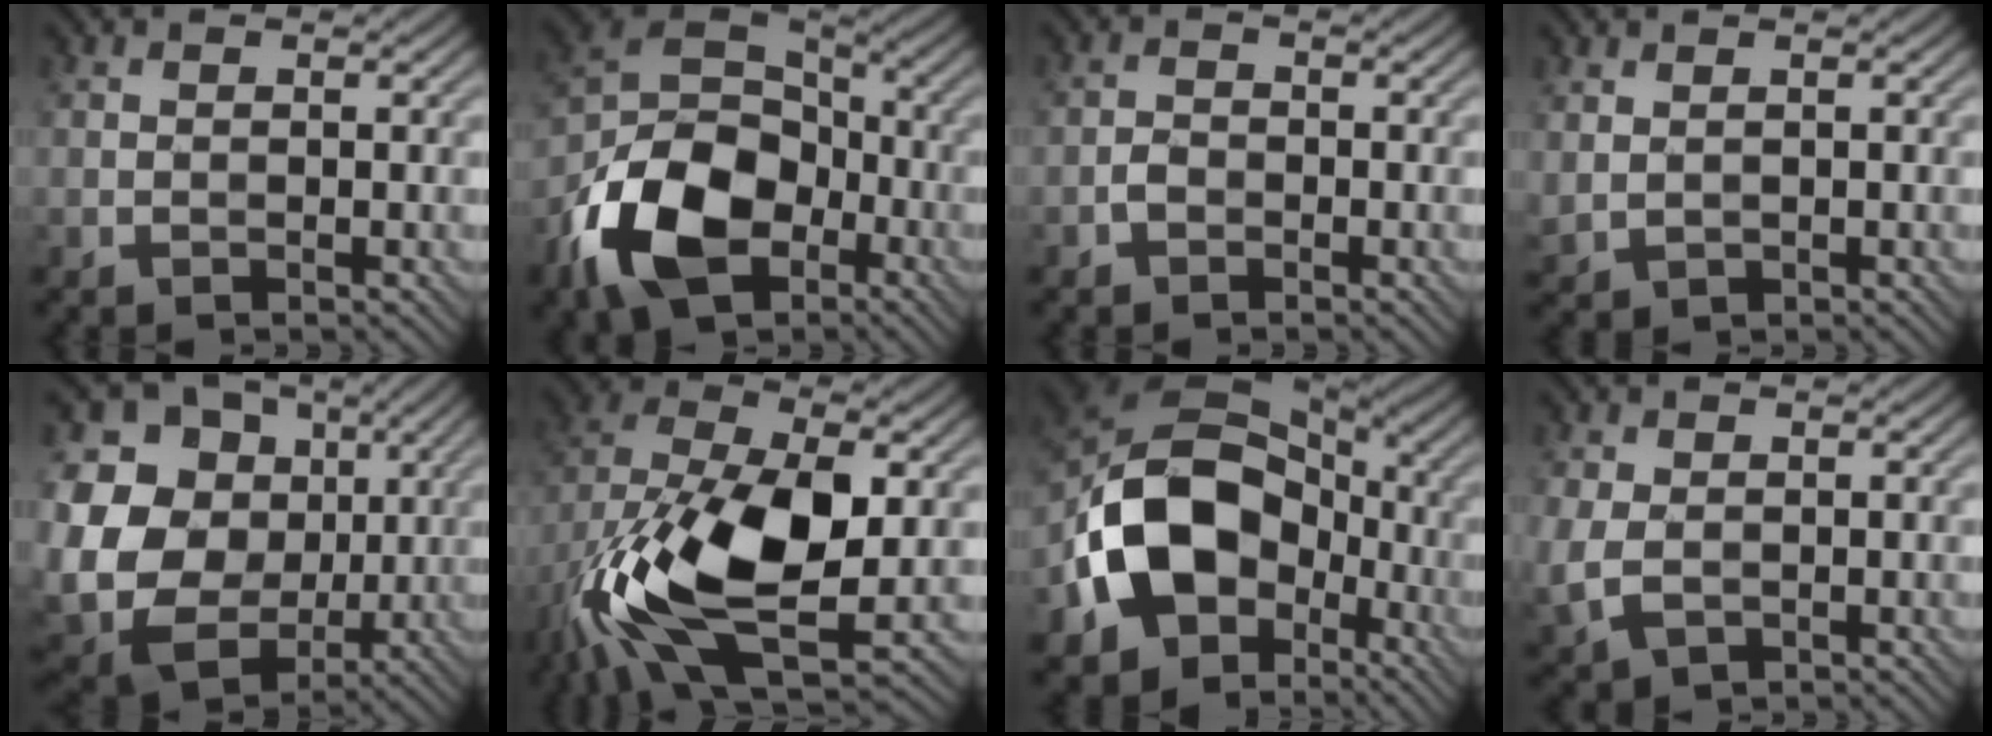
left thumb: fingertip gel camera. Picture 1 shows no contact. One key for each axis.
{"total": 14.6, "fx": -6.7, "fy": 9.1, "fz": 9.2, "tx": -0.207, "ty": -0.029, "tz": -0.142}
{"total": 1.6, "fx": -0.9, "fy": 1.0, "fz": 0.7, "tx": -0.012, "ty": 0.003, "tz": -0.022}
{"total": 1.3, "fx": 0.8, "fy": 0.6, "fz": 0.9, "tx": -0.027, "ty": -0.002, "tz": 0.022}
{"total": 18.5, "fx": 1.6, "fy": 16.2, "fz": 8.8, "tx": -0.247, "ty": -0.004, "tz": 0.045}
{"total": 16.6, "fx": -4.2, "fy": 8.1, "fz": 13.9, "tx": -0.291, "ty": -0.009, "tz": -0.079}
{"total": 15.6, "fx": -4.7, "fy": 11.7, "fz": 9.2, "tx": -0.183, "ty": -0.018, "tz": -0.097}
{"total": 5.1, "fx": -0.8, "fy": 3.6, "fz": 3.4, "tx": -0.101, "ty": -0.013, "tz": -0.016}